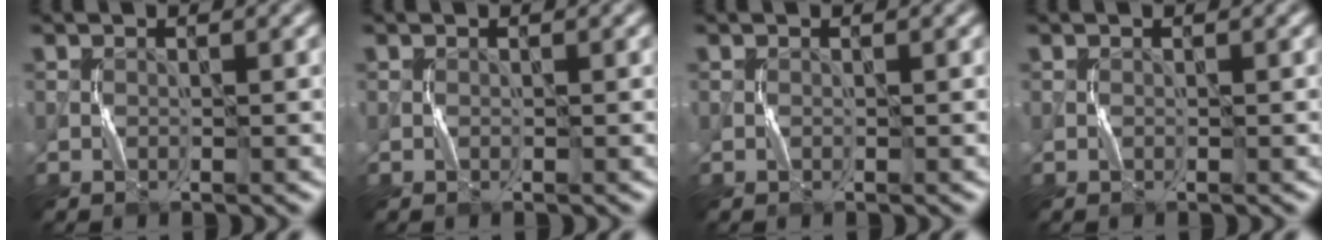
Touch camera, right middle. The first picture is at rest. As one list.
[{"total": 0.0}, {"total": 0.0}, {"total": 0.0}]